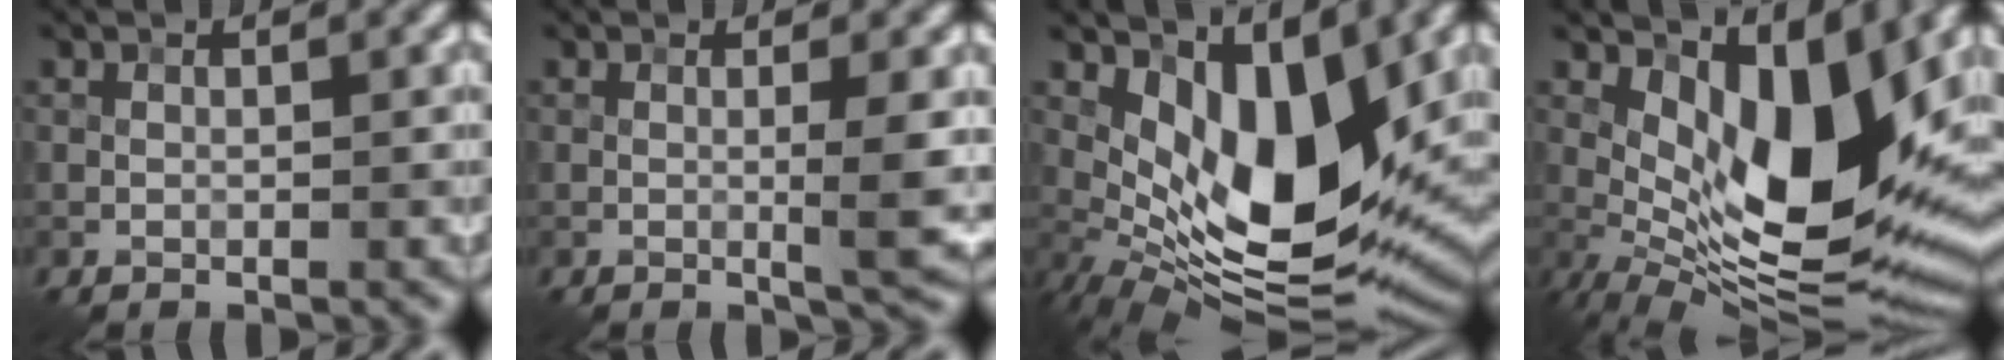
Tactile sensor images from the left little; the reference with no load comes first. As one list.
[{"total": 3.2, "force": [-0.1, 0.4, 3.2], "torque": [-0.050, -0.006, 0.001]}, {"total": 10.9, "force": [2.3, 4.9, 9.4], "torque": [-0.160, -0.022, 0.050]}, {"total": 12.6, "force": [2.3, 5.4, 11.2], "torque": [-0.179, -0.017, 0.045]}]